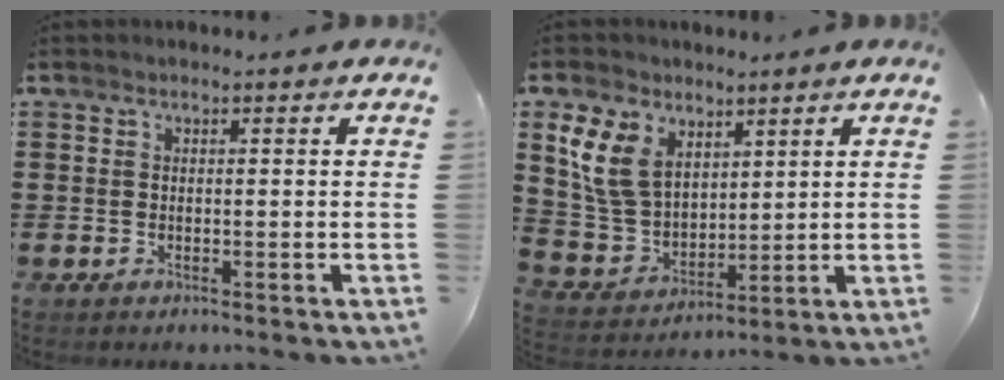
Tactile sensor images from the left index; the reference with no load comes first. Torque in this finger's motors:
{"motor_torque": [1.73, 0.40, 1.02, 0.21]}